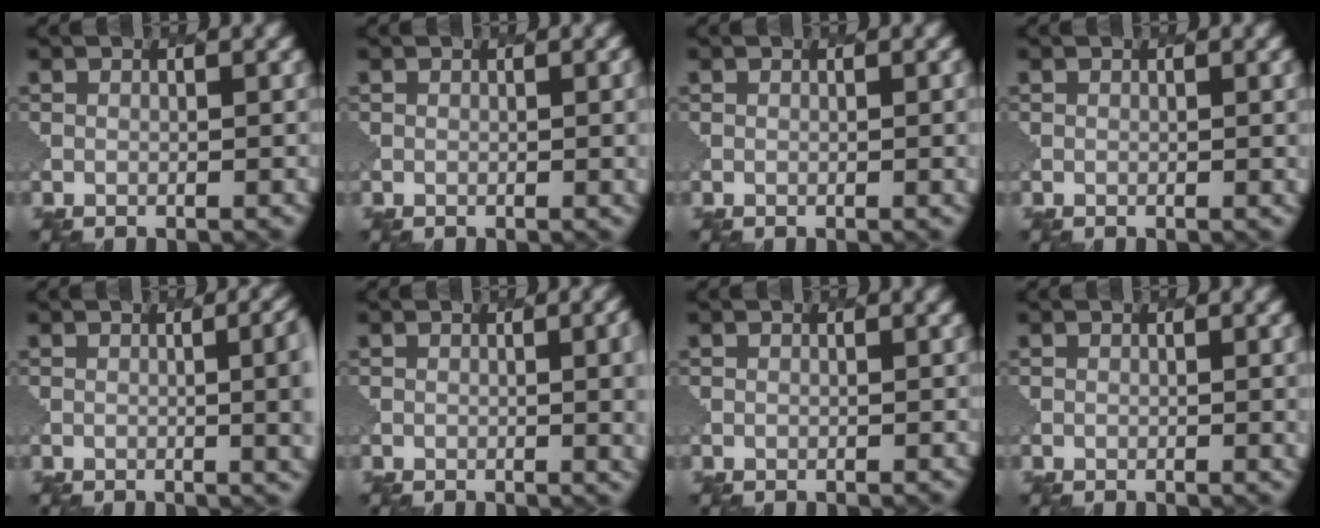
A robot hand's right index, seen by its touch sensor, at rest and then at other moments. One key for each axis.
{"total": 2.8, "fx": 0.1, "fy": 1.1, "fz": 2.5, "tx": -0.018, "ty": 0.003, "tz": -0.001}
{"total": 2.0, "fx": 0.1, "fy": 0.8, "fz": 1.8, "tx": -0.010, "ty": 0.003, "tz": -0.001}
{"total": 1.3, "fx": 0.3, "fy": 0.5, "fz": 1.2, "tx": -0.007, "ty": 0.002, "tz": 0.002}
{"total": 8.4, "fx": 0.1, "fy": 4.2, "fz": 7.3, "tx": -0.033, "ty": 0.007, "tz": -0.002}
{"total": 5.3, "fx": 0.2, "fy": 2.1, "fz": 4.8, "tx": -0.033, "ty": 0.002, "tz": 0.001}
{"total": 0.0}
{"total": 2.1, "fx": 0.2, "fy": 0.7, "fz": 1.9, "tx": -0.013, "ty": 0.002, "tz": -0.001}